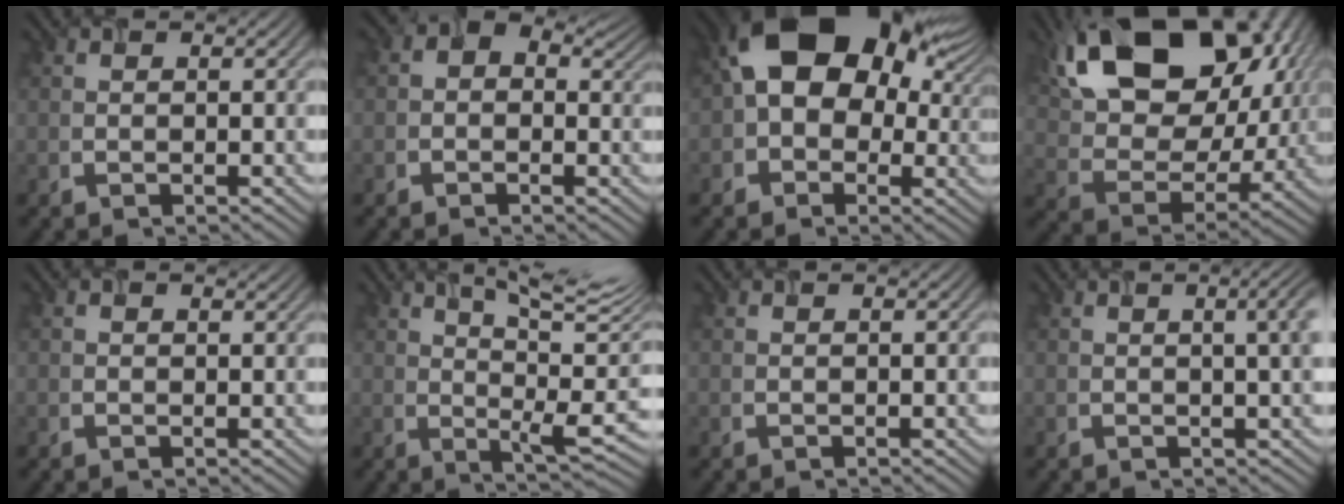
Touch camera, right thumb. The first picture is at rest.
{"total": 4.0, "force": [0.8, 2.9, 2.6], "torque": [-0.041, 0.007, -0.001]}
{"total": 17.5, "force": [4.1, 12.3, 11.8], "torque": [-0.171, 0.031, 0.059]}
{"total": 21.2, "force": [9.6, 13.1, 13.6], "torque": [-0.278, 0.047, 0.158]}
{"total": 0.6, "force": [0.4, 0.3, 0.3], "torque": [-0.003, -0.003, 0.004]}
{"total": 11.8, "force": [5.2, 2.7, 10.2], "torque": [-0.151, 0.007, 0.081]}
{"total": 0.0}
{"total": 3.6, "force": [0.8, 0.9, 3.4], "torque": [-0.043, 0.012, 0.011]}